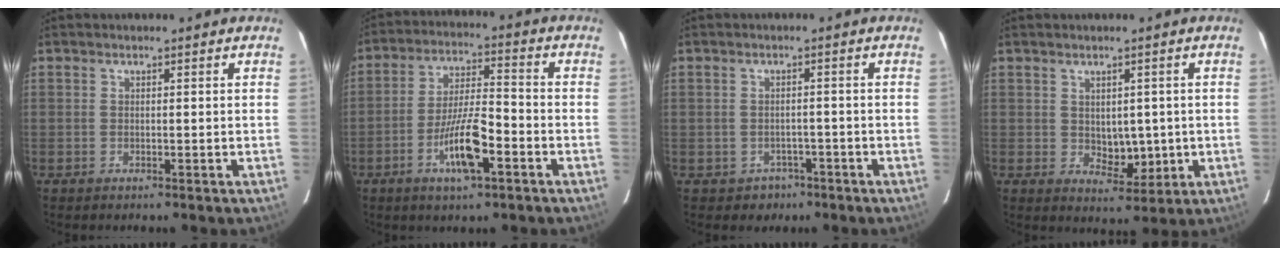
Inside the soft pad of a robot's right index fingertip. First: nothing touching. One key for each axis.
{"total": 10.0, "fx": -4.4, "fy": 1.9, "fz": 8.8, "tx": -0.165, "ty": 0.000, "tz": -0.078}
{"total": 3.1, "fx": -1.8, "fy": 2.6, "fz": 0.2, "tx": -0.001, "ty": 0.013, "tz": -0.019}
{"total": 4.8, "fx": -0.1, "fy": 3.0, "fz": 3.8, "tx": -0.048, "ty": -0.004, "tz": 0.011}